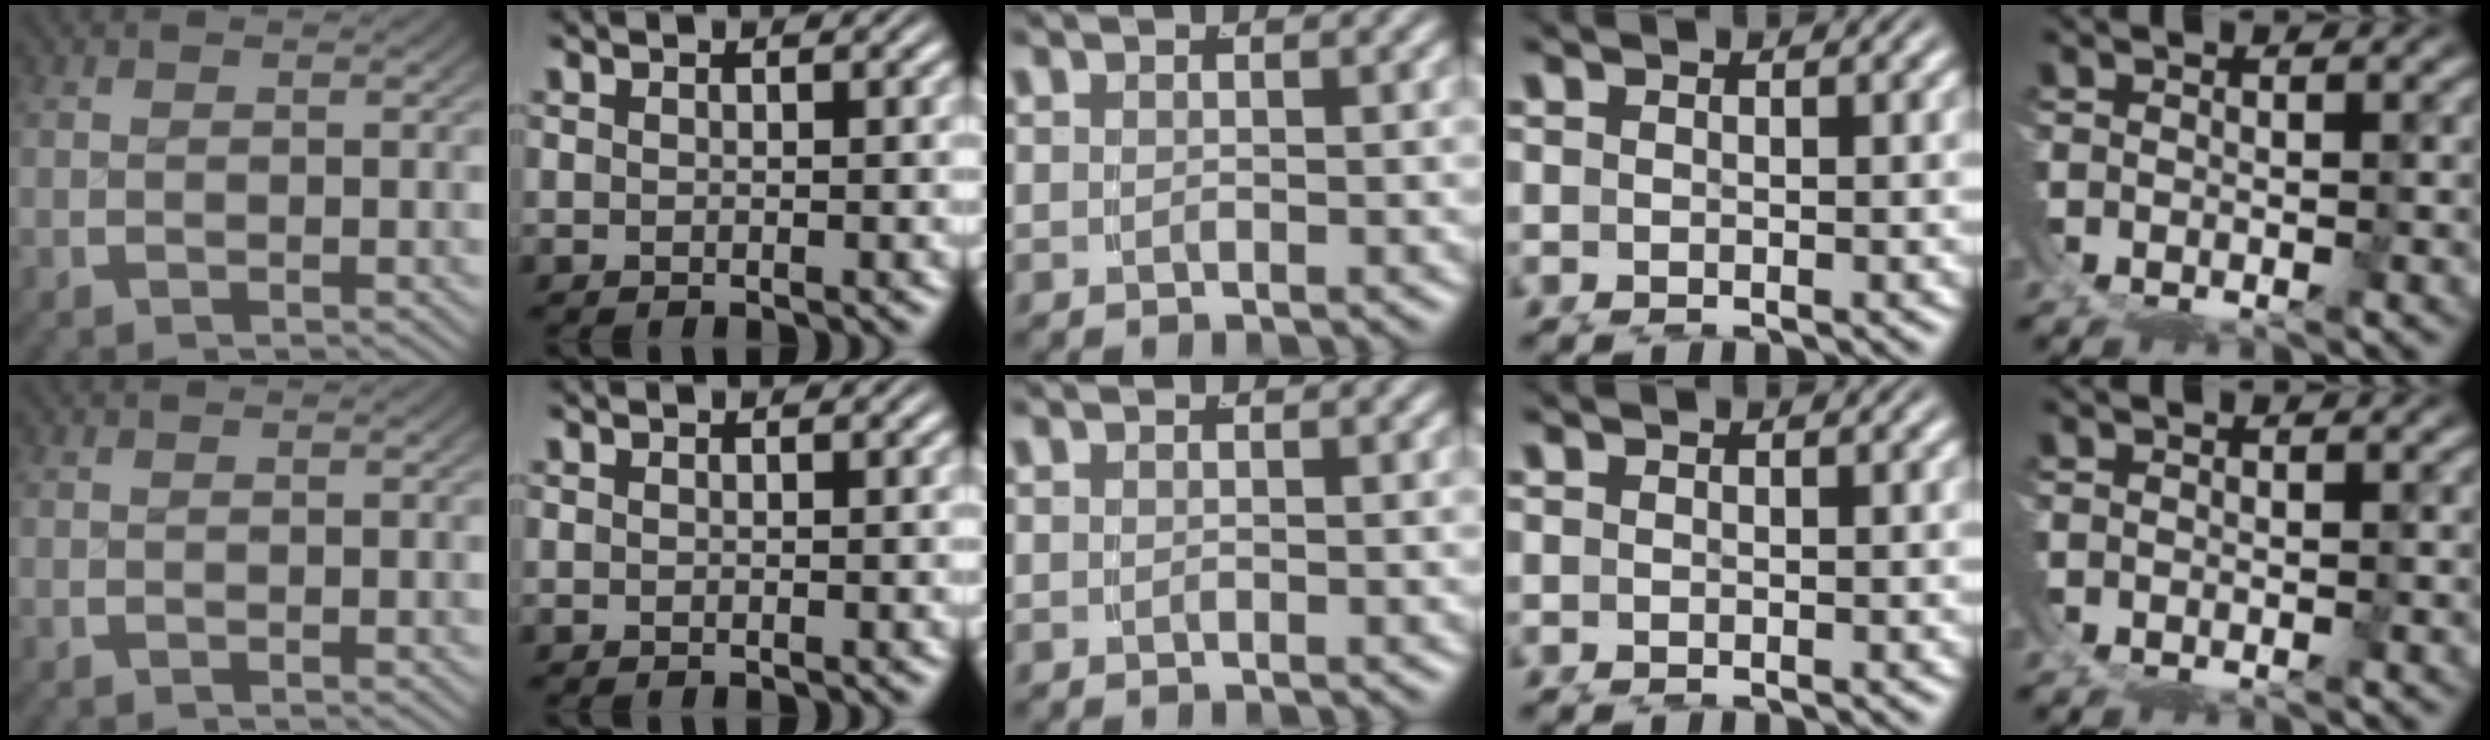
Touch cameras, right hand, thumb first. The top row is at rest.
{}